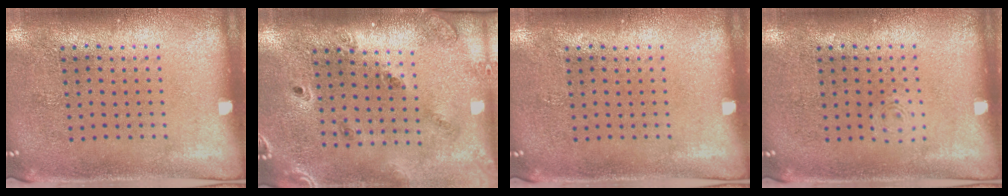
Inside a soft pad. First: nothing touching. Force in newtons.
{"total": 1.3, "press": 1.3, "slide": 0.2}
{"total": 0.0}
{"total": 0.6, "press": 0.6, "slide": 0.1}